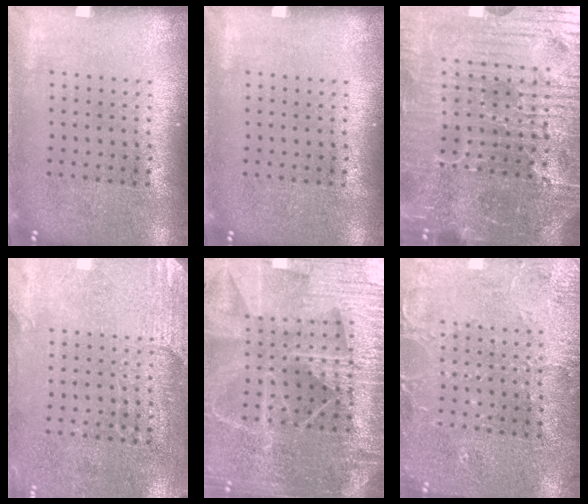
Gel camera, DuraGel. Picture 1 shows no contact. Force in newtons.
{"total": 0.0}
{"total": 6.6, "press": 6.0, "slide": 2.8}
{"total": 2.7, "press": 2.5, "slide": 1.1}
{"total": 5.2, "press": 4.7, "slide": 2.2}
{"total": 3.4, "press": 3.3, "slide": 0.4}